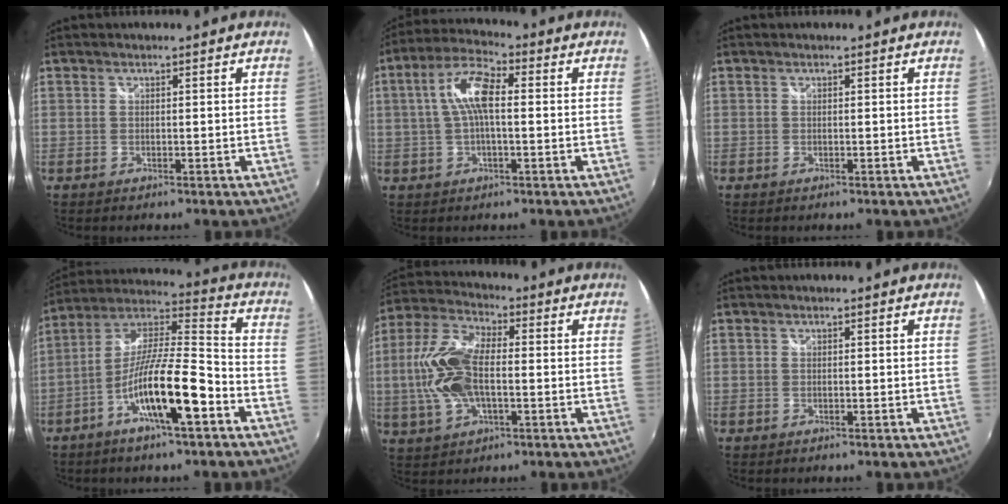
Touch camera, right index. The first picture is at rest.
{"total": 8.7, "force": [0.7, 3.0, 8.1], "torque": [-0.166, 0.019, 0.011]}
{"total": 0.0}
{"total": 15.6, "force": [-7.1, 2.5, 13.6], "torque": [-0.254, -0.006, -0.136]}
{"total": 13.8, "force": [-1.1, 6.7, 12.0], "torque": [-0.265, 0.011, -0.025]}
{"total": 0.0}